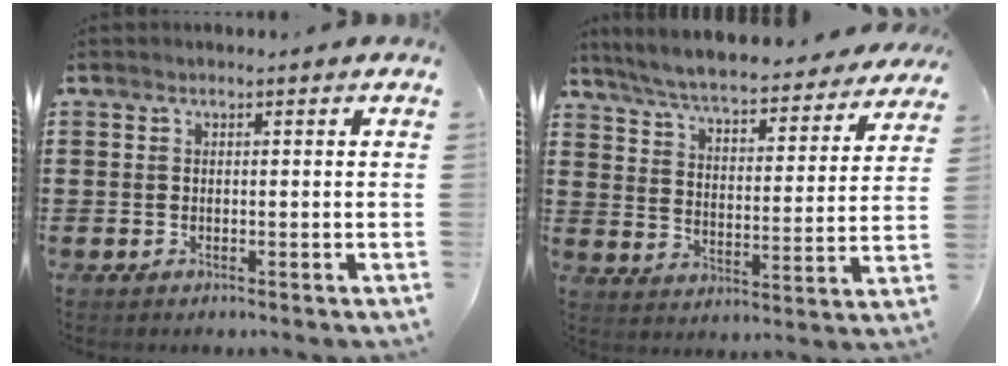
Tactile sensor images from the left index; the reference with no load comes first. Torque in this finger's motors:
{"motor_torque": [2.14, 0.00, 1.05, 0.21]}